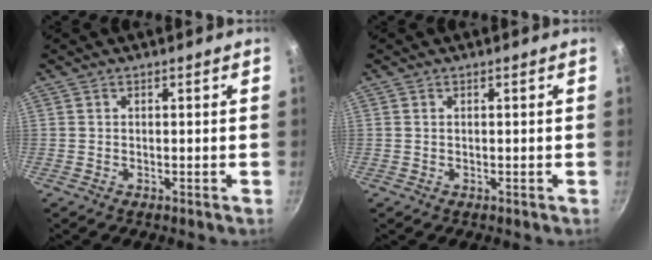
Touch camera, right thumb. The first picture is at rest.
{"total": 0.0}